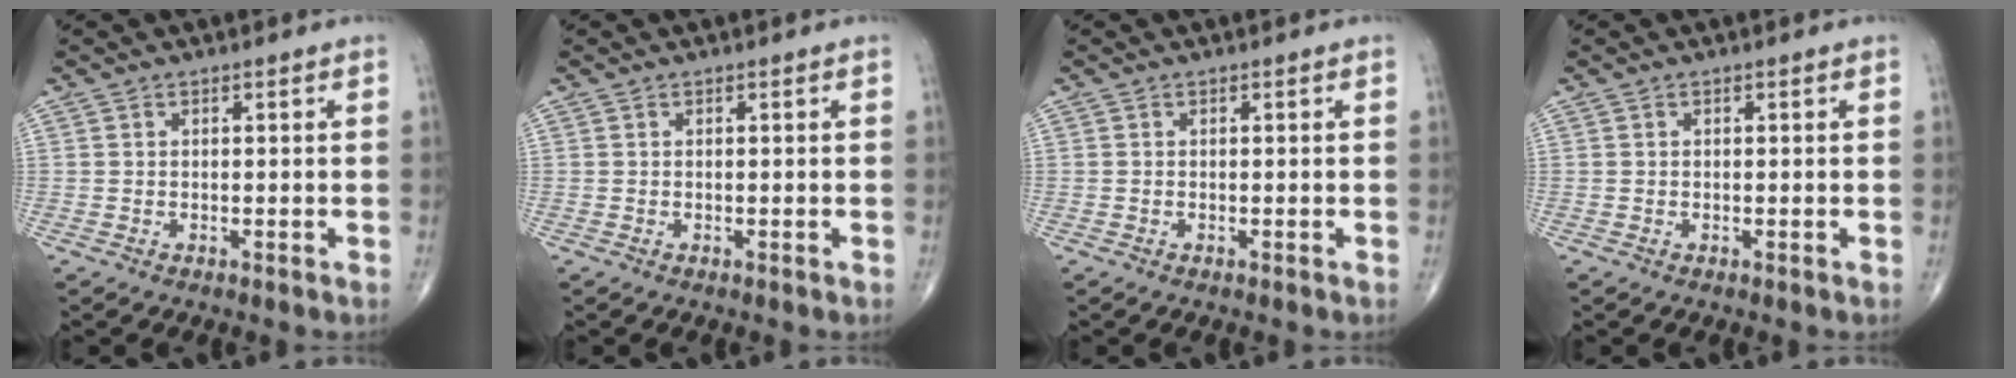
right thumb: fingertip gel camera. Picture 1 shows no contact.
{"total": 0.0}
{"total": 0.0}
{"total": 0.0}